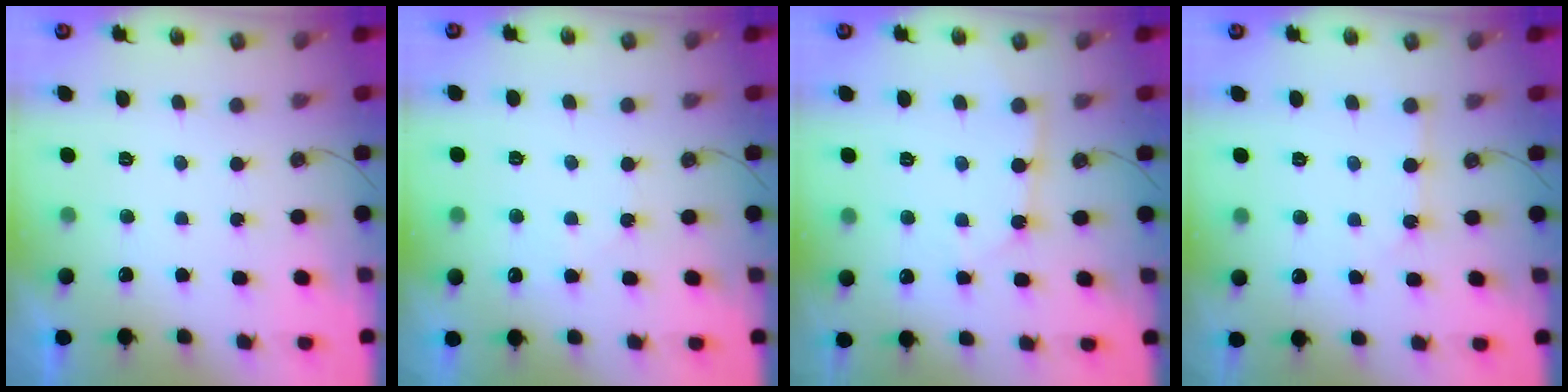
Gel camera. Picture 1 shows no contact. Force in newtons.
{"total": 5.3, "press": 5.3, "slide": 0.3}
{"total": 4.8, "press": 4.8, "slide": 0.4}
{"total": 1.2, "press": 1.2, "slide": 0.2}